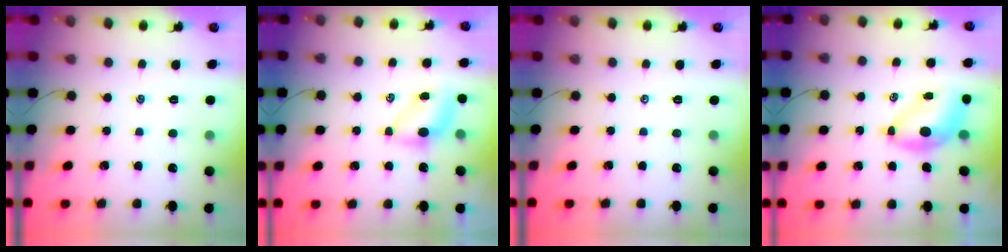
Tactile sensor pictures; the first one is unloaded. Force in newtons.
{"total": 5.2, "press": 5.2, "slide": 0.4}
{"total": 0.0}
{"total": 6.7, "press": 6.6, "slide": 1.3}